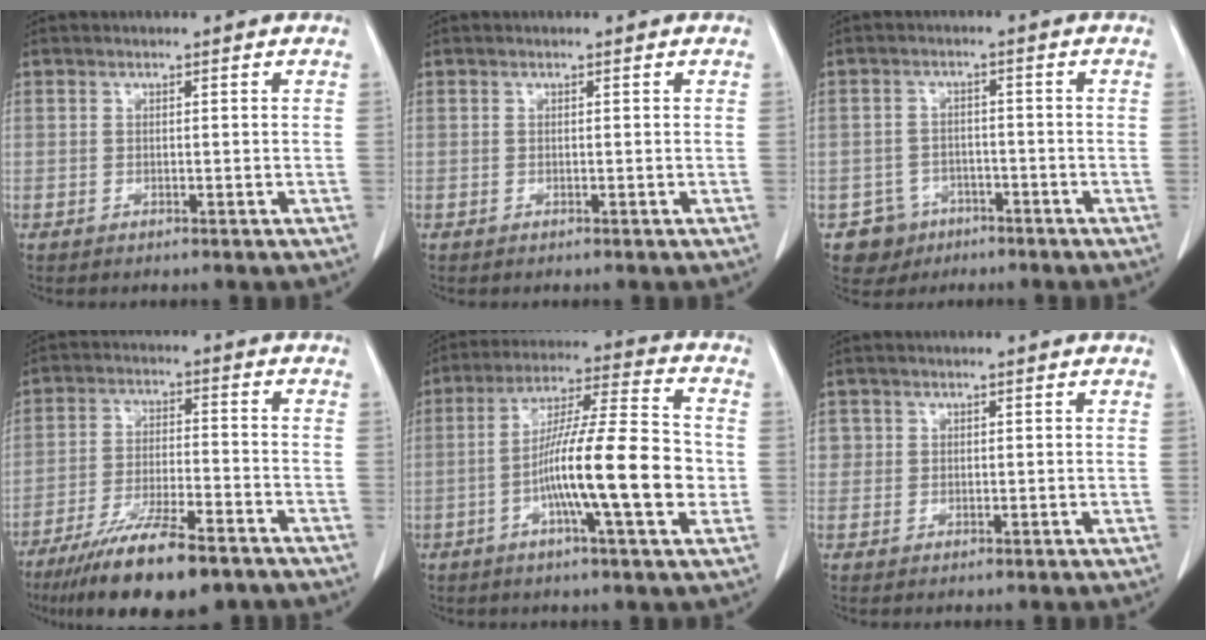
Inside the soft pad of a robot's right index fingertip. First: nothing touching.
{"total": 0.0}
{"total": 5.0, "force": [-2.7, 4.2, 0.0], "torque": [0.004, 0.012, -0.037]}
{"total": 14.8, "force": [-10.7, 2.9, 9.8], "torque": [-0.171, -0.031, -0.179]}
{"total": 16.1, "force": [-3.0, 1.1, 15.7], "torque": [-0.262, 0.004, -0.057]}
{"total": 2.0, "force": [0.6, 1.9, 0.1], "torque": [0.015, 0.000, 0.005]}